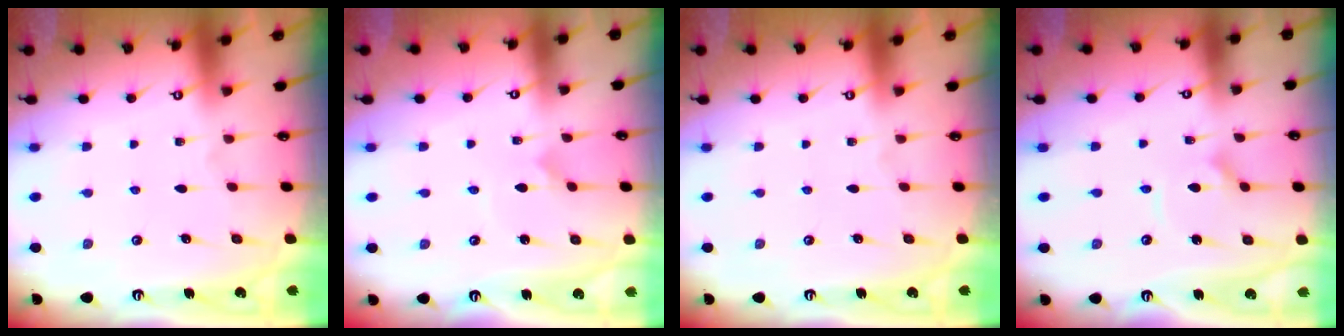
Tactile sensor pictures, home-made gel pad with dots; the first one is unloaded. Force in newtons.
{"total": 2.0, "press": 2.0, "slide": 0.2}
{"total": 0.0}
{"total": 3.9, "press": 3.9, "slide": 0.4}